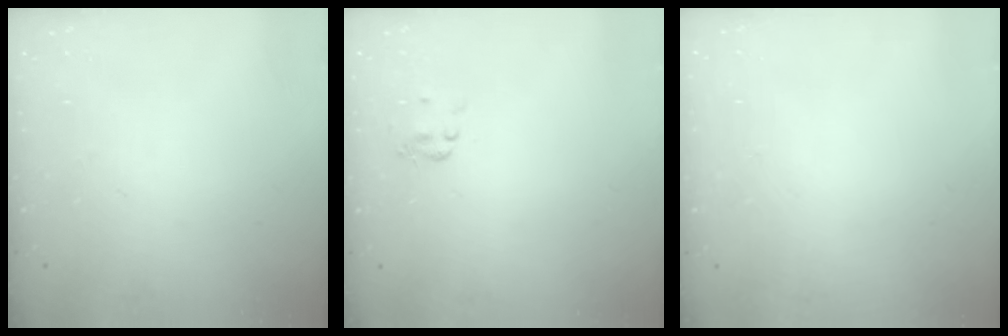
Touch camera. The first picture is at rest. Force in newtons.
{"total": 1.8, "press": 1.7, "slide": 0.7}
{"total": 1.9, "press": 1.9, "slide": 0.2}